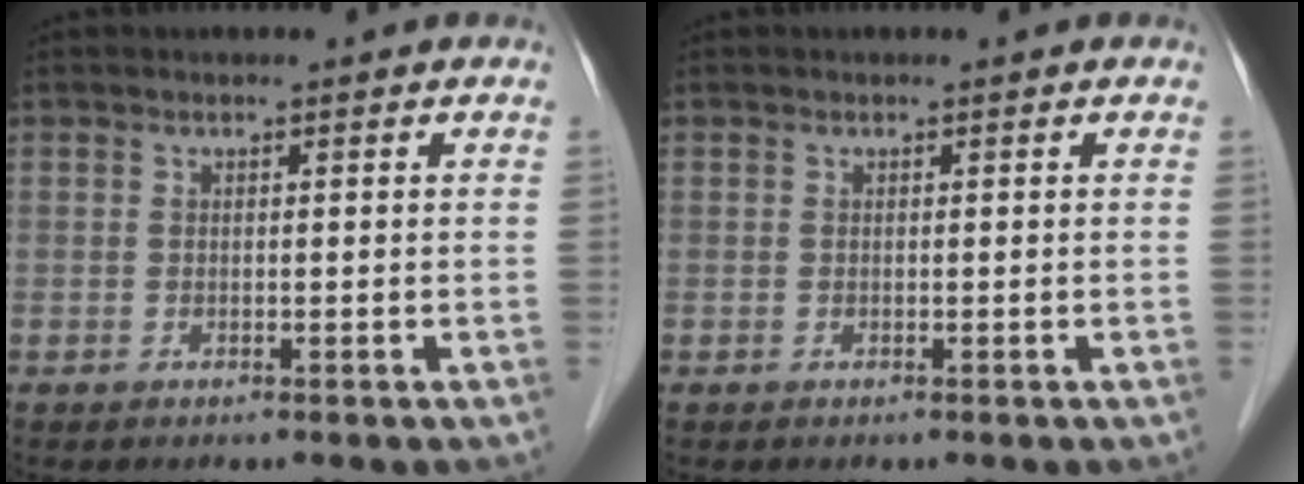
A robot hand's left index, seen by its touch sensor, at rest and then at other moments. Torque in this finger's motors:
{"motor_torque": [0.00, 0.00, -0.02, 0.00]}